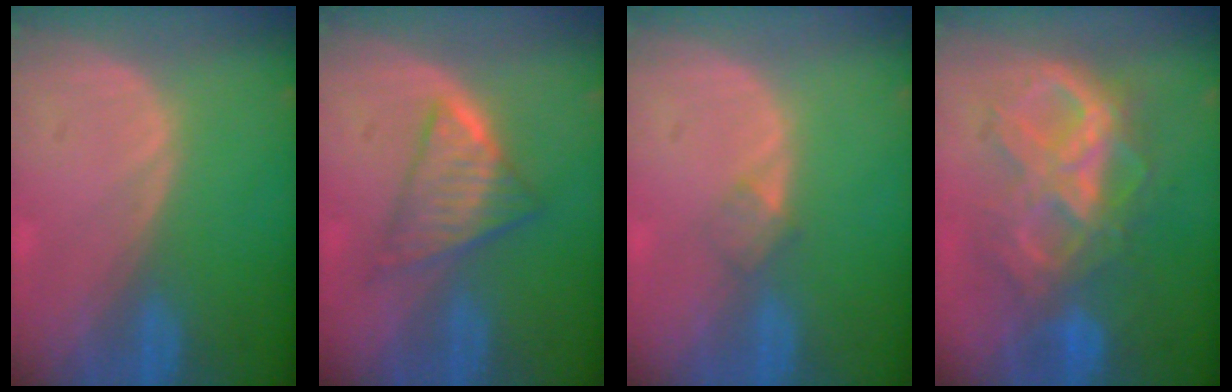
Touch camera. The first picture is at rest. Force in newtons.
{"total": 6.1, "press": 5.8, "slide": 2.1}
{"total": 1.8, "press": 1.8, "slide": 0.2}
{"total": 10.3, "press": 10.2, "slide": 1.3}